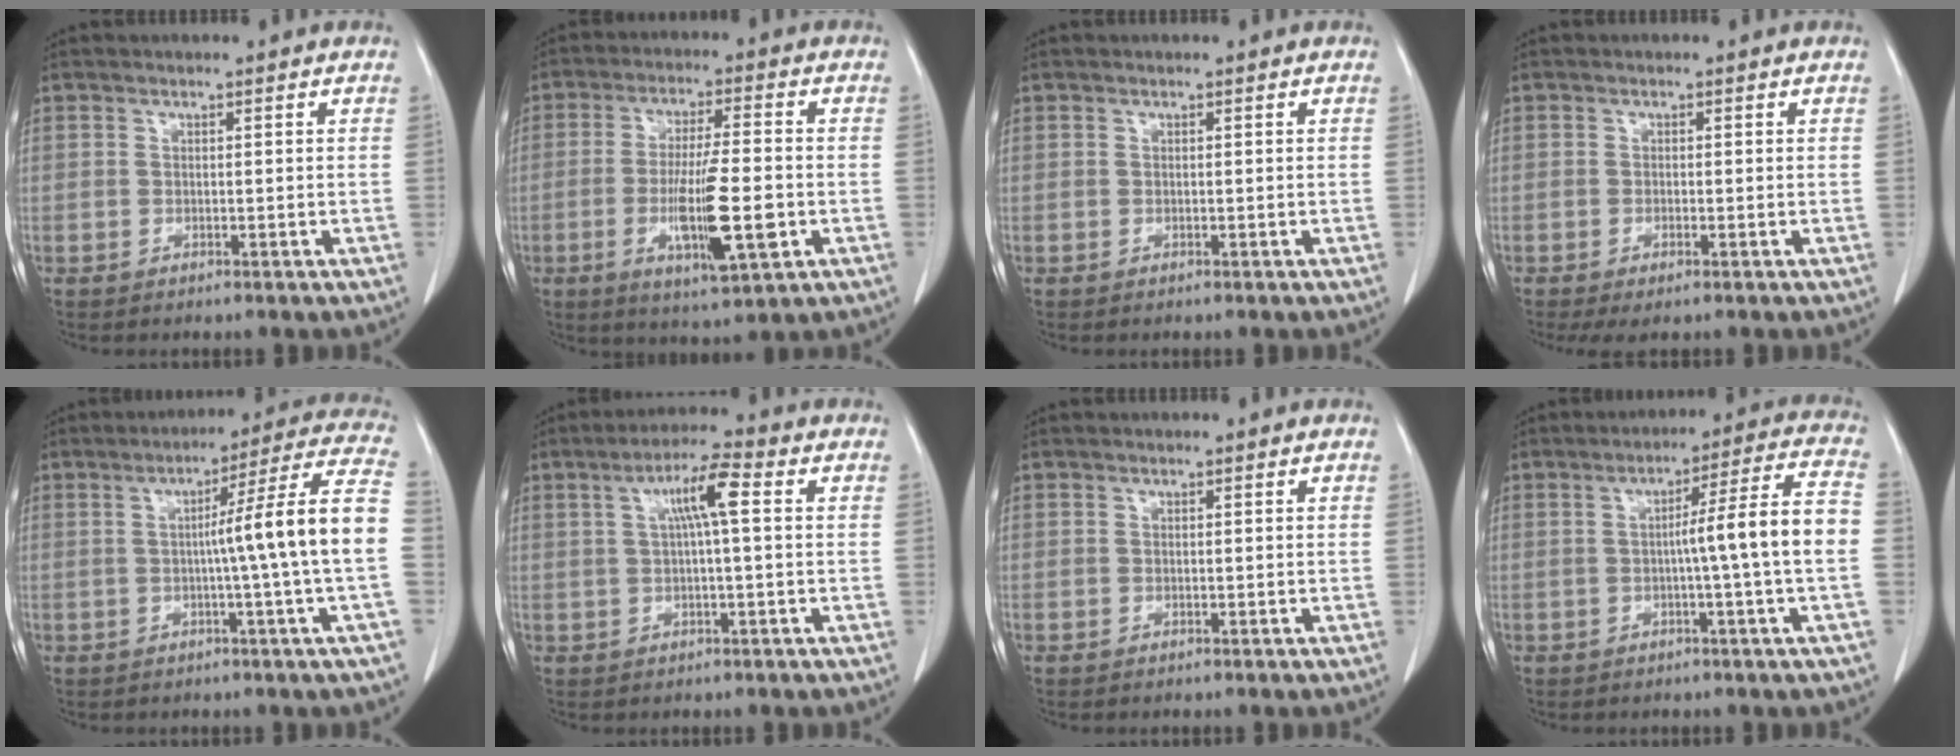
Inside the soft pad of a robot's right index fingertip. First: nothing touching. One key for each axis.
{"total": 11.8, "fx": -3.0, "fy": 1.5, "fz": 11.3, "tx": -0.200, "ty": -0.014, "tz": -0.050}
{"total": 0.0}
{"total": 2.4, "fx": -1.3, "fy": 0.5, "fz": 1.9, "tx": -0.033, "ty": -0.007, "tz": -0.019}
{"total": 13.8, "fx": -1.0, "fy": -2.6, "fz": 13.6, "tx": -0.180, "ty": 0.012, "tz": -0.018}
{"total": 6.3, "fx": 1.5, "fy": 0.4, "fz": 6.1, "tx": -0.112, "ty": 0.017, "tz": 0.024}
{"total": 0.0}
{"total": 11.4, "fx": -1.2, "fy": -1.7, "fz": 11.2, "tx": -0.162, "ty": 0.015, "tz": -0.019}